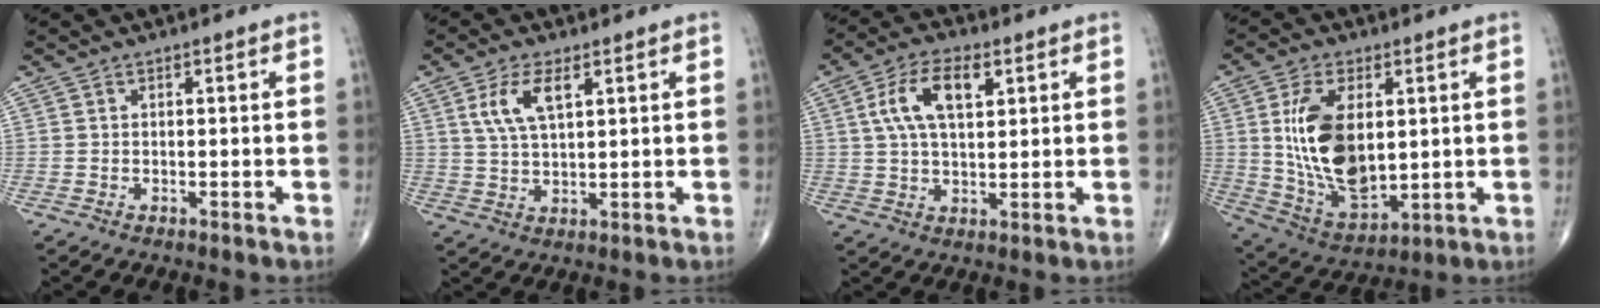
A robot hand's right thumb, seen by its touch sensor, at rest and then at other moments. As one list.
[{"total": 7.1, "force": [2.9, 3.0, 5.7], "torque": [-0.116, -0.006, 0.061]}, {"total": 10.0, "force": [3.3, 4.9, 8.1], "torque": [-0.149, 0.005, 0.059]}, {"total": 17.0, "force": [2.4, 9.3, 14.0], "torque": [-0.249, -0.017, 0.060]}]